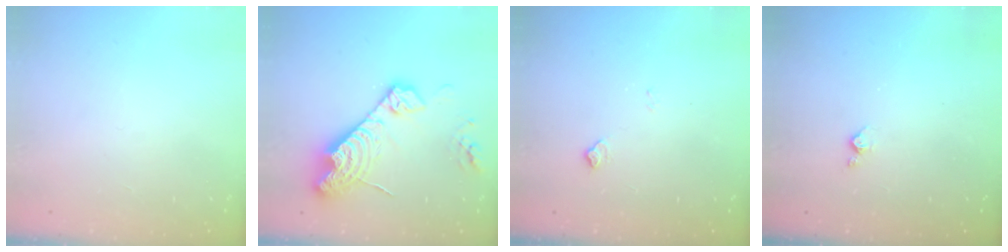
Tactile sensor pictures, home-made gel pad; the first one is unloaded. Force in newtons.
{"total": 18.3, "press": 18.2, "slide": 1.4}
{"total": 5.0, "press": 5.0, "slide": 0.7}
{"total": 2.9, "press": 2.9, "slide": 0.5}